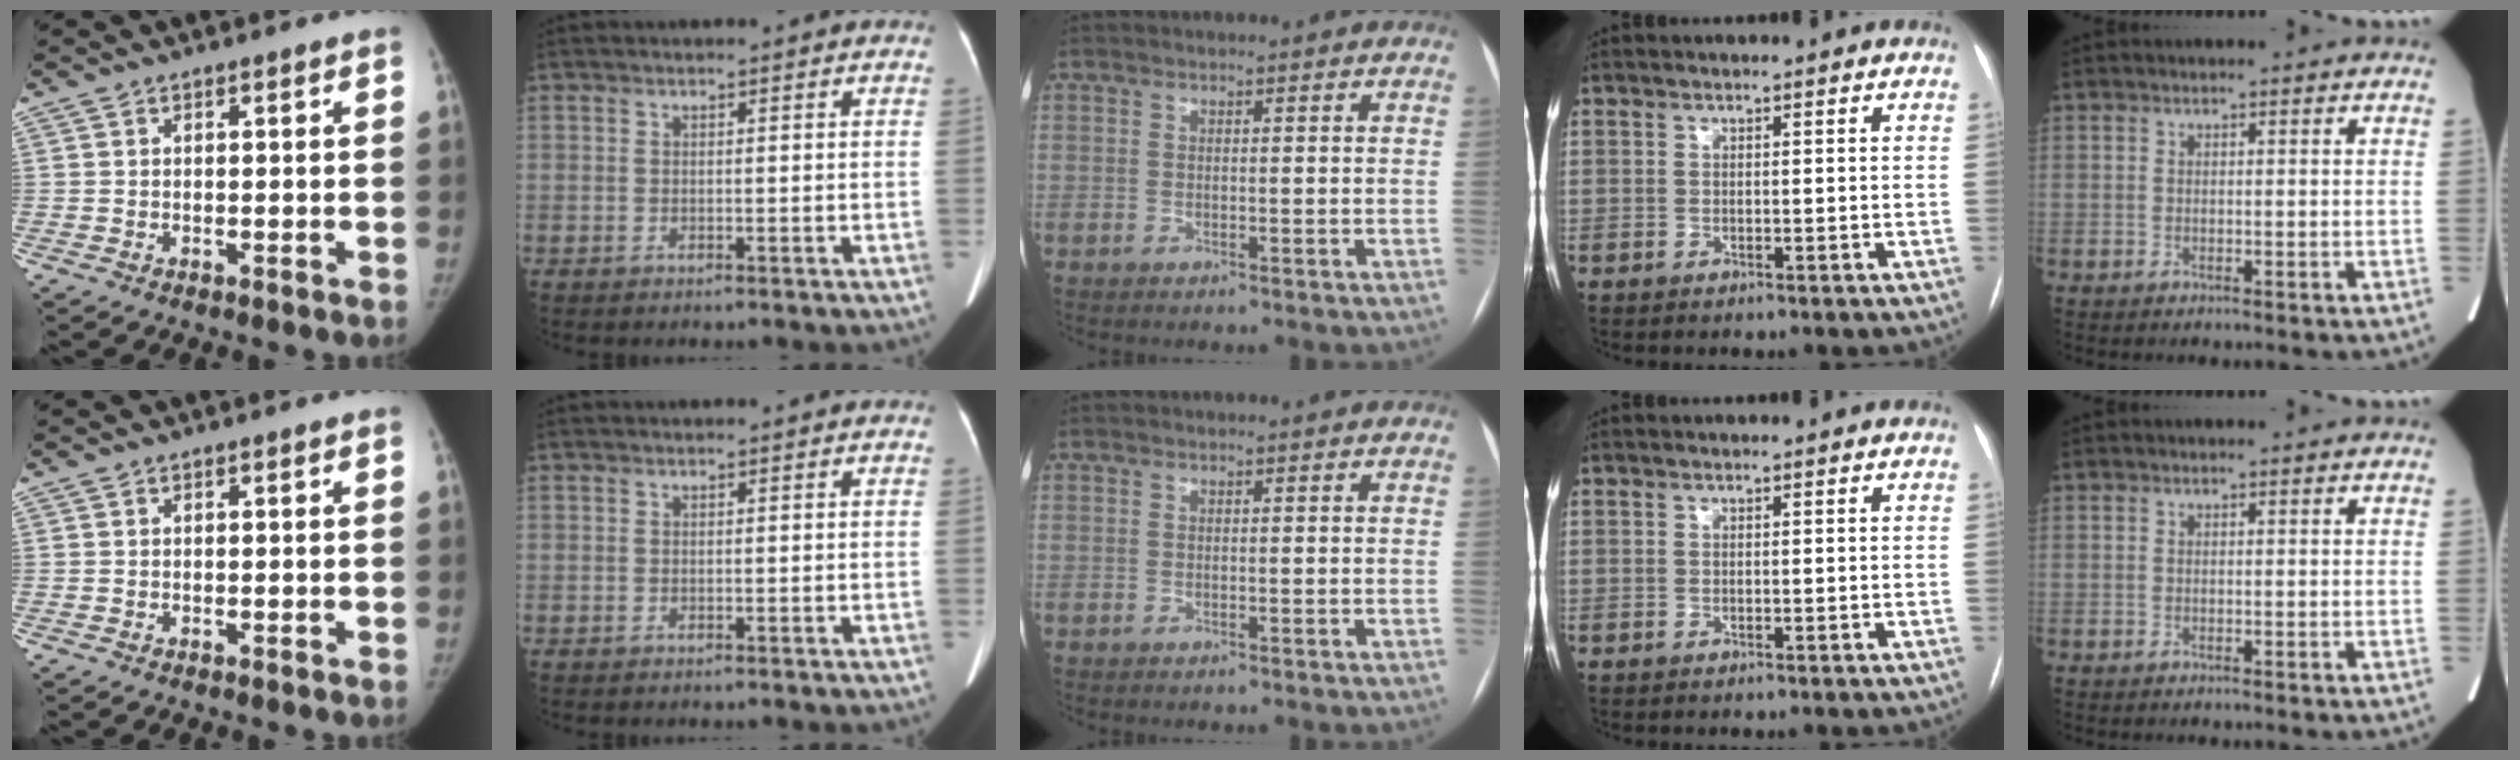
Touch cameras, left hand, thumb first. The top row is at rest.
{}